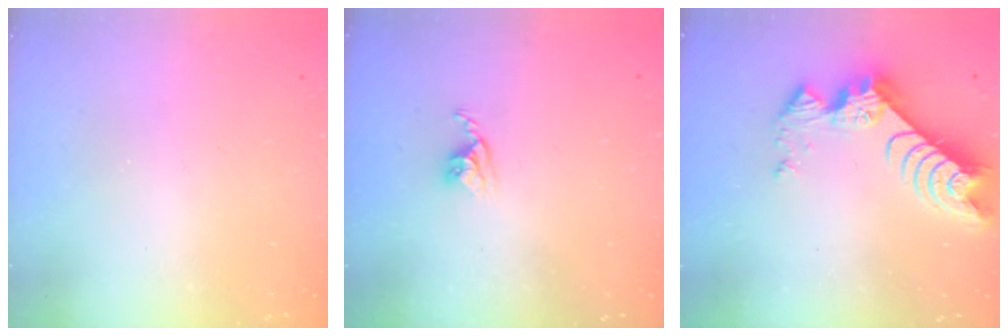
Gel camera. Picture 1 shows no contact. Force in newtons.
{"total": 3.9, "press": 3.9, "slide": 0.2}
{"total": 9.5, "press": 9.5, "slide": 0.8}